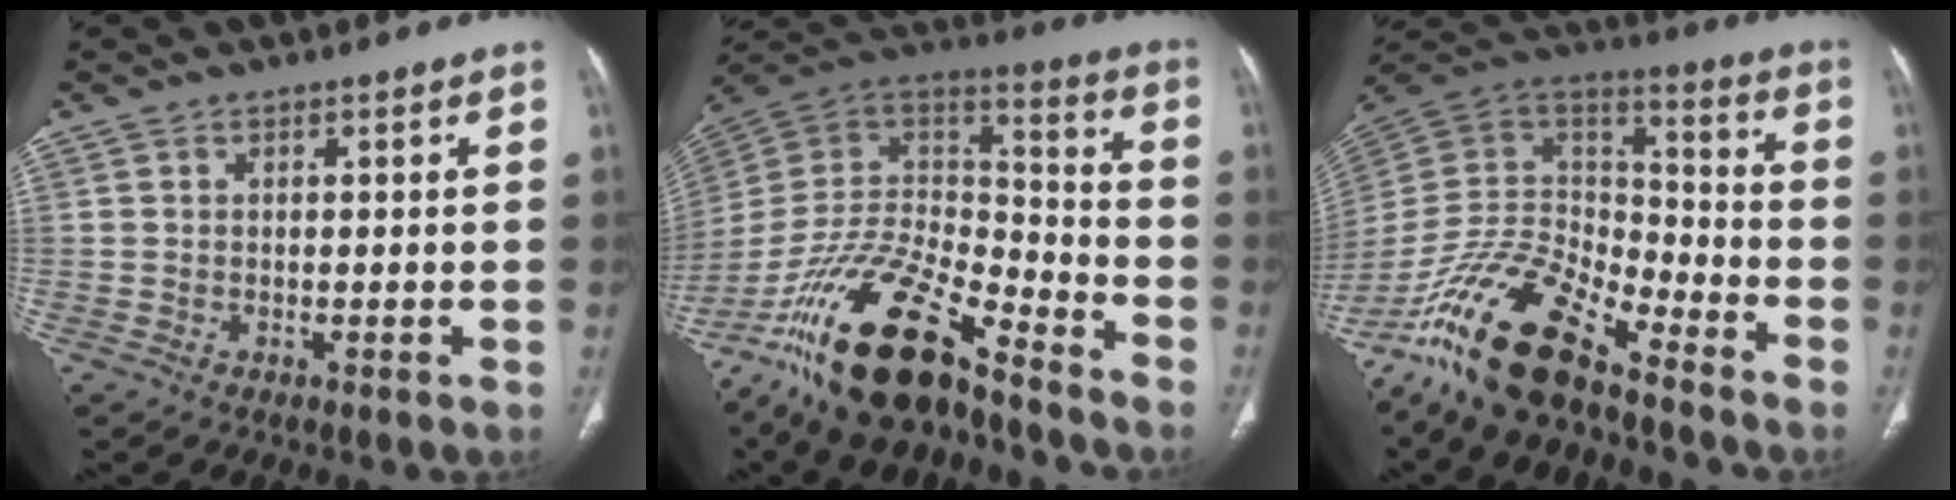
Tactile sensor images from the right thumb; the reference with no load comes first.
{"total": 23.6, "force": [-16.9, 8.2, 14.4], "torque": [-0.281, 0.065, -0.308]}
{"total": 19.5, "force": [-14.5, 6.8, 11.1], "torque": [-0.192, 0.083, -0.272]}